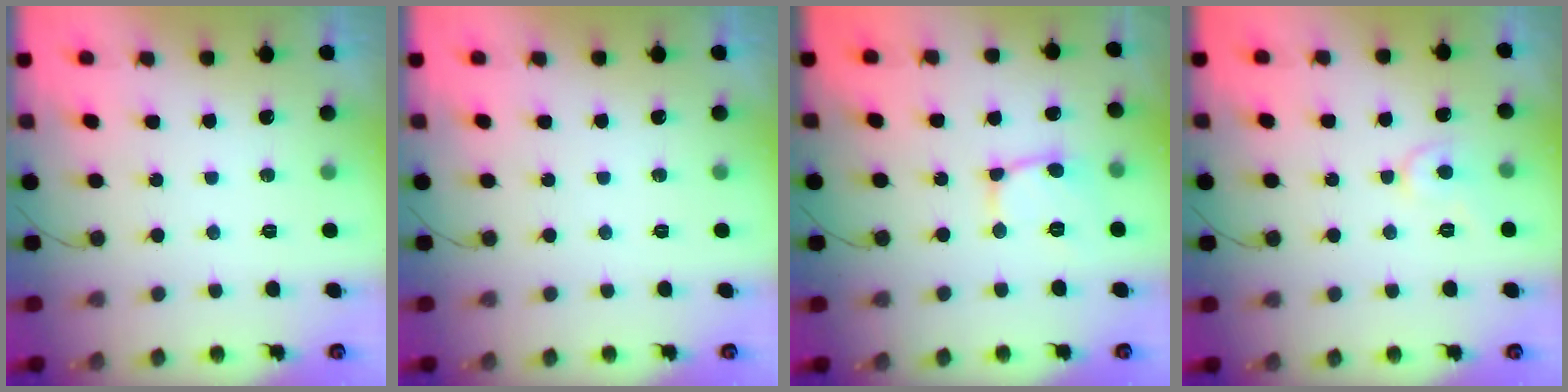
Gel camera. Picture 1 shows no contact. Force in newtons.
{"total": 0.0}
{"total": 4.7, "press": 4.7, "slide": 0.7}
{"total": 5.3, "press": 5.3, "slide": 0.4}